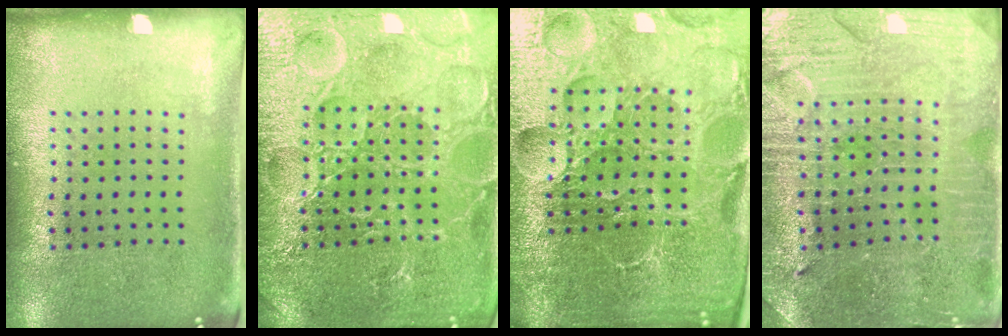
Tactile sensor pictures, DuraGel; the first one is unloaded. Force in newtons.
{"total": 7.4, "press": 7.3, "slide": 1.0}
{"total": 6.5, "press": 5.8, "slide": 3.0}
{"total": 3.3, "press": 3.2, "slide": 0.5}